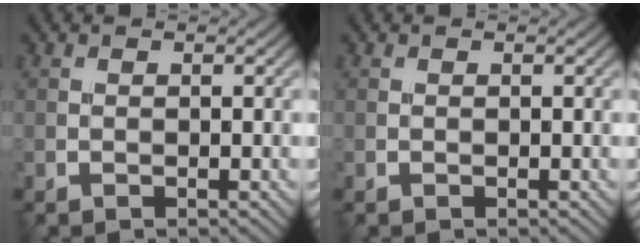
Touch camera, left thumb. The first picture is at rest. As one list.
[{"total": 0.0}]